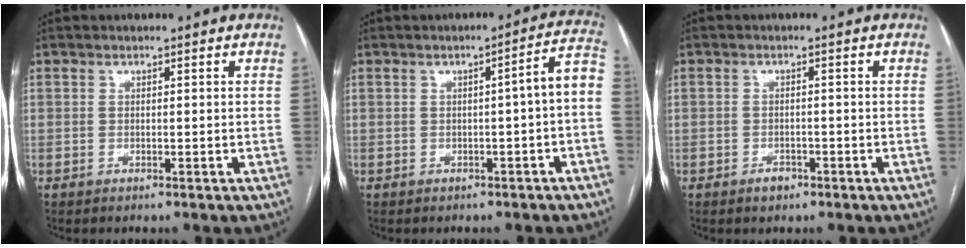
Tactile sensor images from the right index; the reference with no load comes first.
{"total": 5.4, "force": [-1.0, 0.0, 5.3], "torque": [-0.058, 0.019, -0.014]}
{"total": 1.8, "force": [-1.2, 1.1, 0.7], "torque": [-0.008, 0.004, -0.015]}